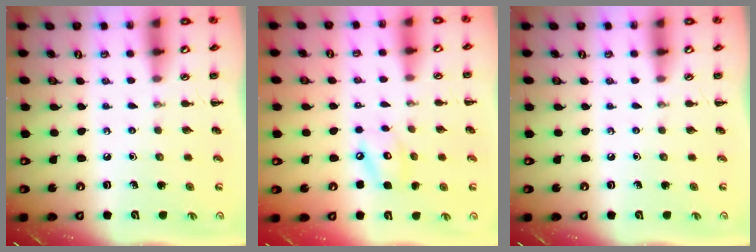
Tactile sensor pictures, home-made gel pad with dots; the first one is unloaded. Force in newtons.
{"total": 7.7, "press": 7.6, "slide": 1.1}
{"total": 0.0}